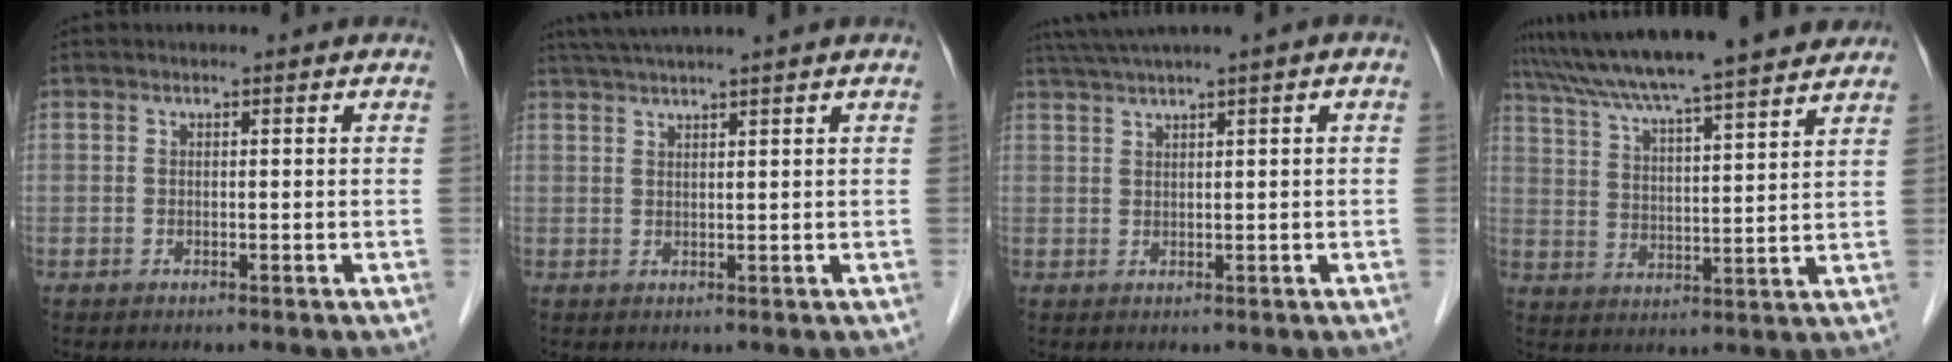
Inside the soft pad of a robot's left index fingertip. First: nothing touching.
{"total": 6.3, "force": [5.3, -1.3, 3.2], "torque": [-0.049, 0.030, 0.086]}
{"total": 4.5, "force": [3.0, -0.7, 3.4], "torque": [-0.073, 0.021, 0.059]}
{"total": 20.2, "force": [17.5, 0.8, 9.9], "torque": [-0.170, 0.023, 0.261]}